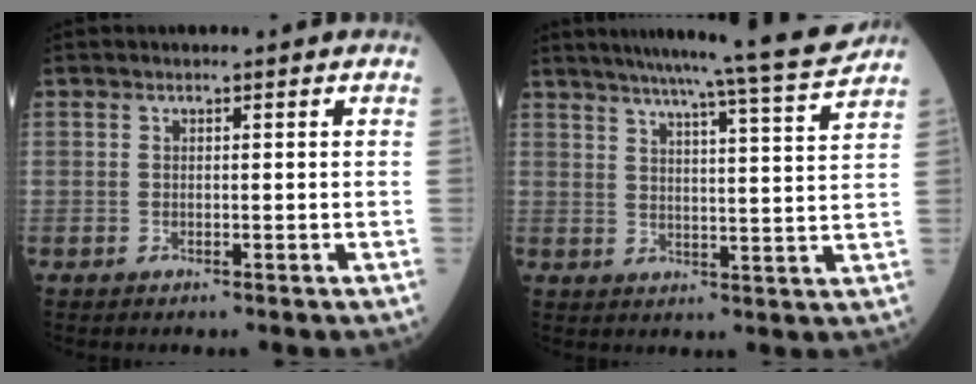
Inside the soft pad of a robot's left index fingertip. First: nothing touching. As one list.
[{"total": 15.6, "force": [14.0, -1.9, 6.7], "torque": [-0.108, -0.040, 0.181]}]